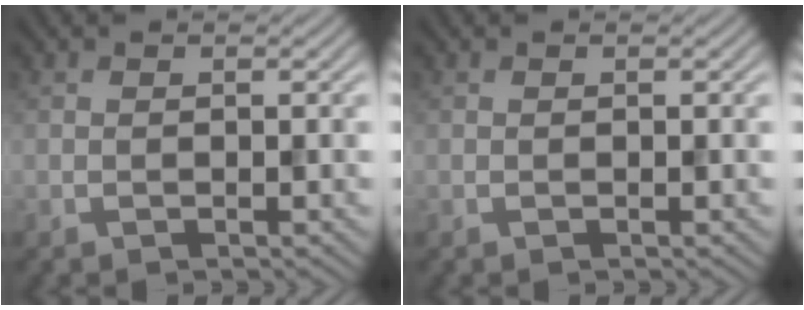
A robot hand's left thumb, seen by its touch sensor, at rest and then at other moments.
{"total": 0.0}